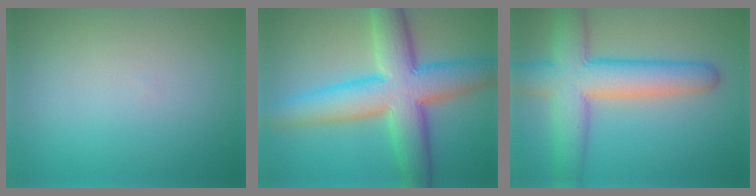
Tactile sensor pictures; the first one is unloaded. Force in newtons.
{"total": 10.2, "press": 10.2, "slide": 0.2}
{"total": 8.6, "press": 8.6, "slide": 0.3}